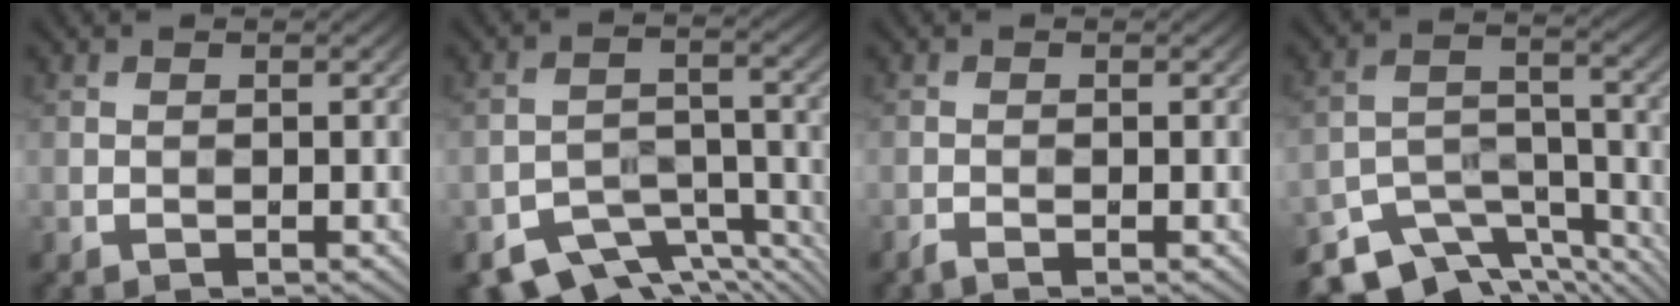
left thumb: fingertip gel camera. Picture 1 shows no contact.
{"total": 8.9, "force": [-7.0, 4.0, 3.9], "torque": [-0.060, -0.020, -0.113]}
{"total": 0.8, "force": [-0.7, 0.0, 0.4], "torque": [-0.010, 0.001, -0.018]}
{"total": 10.8, "force": [-8.4, 5.0, 4.6], "torque": [-0.088, -0.009, -0.137]}